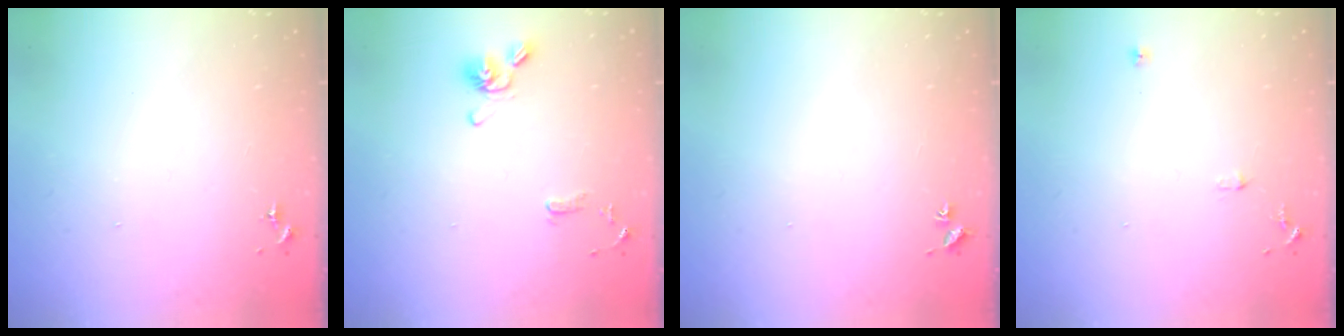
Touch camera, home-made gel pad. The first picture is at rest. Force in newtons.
{"total": 10.8, "press": 10.6, "slide": 1.9}
{"total": 1.8, "press": 1.8, "slide": 0.2}
{"total": 6.1, "press": 6.1, "slide": 0.7}